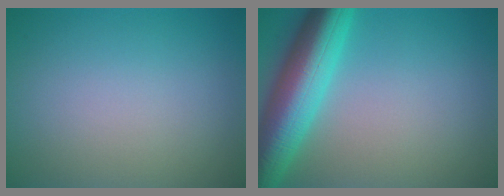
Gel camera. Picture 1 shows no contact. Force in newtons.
{"total": 9.2, "press": 9.2, "slide": 0.3}